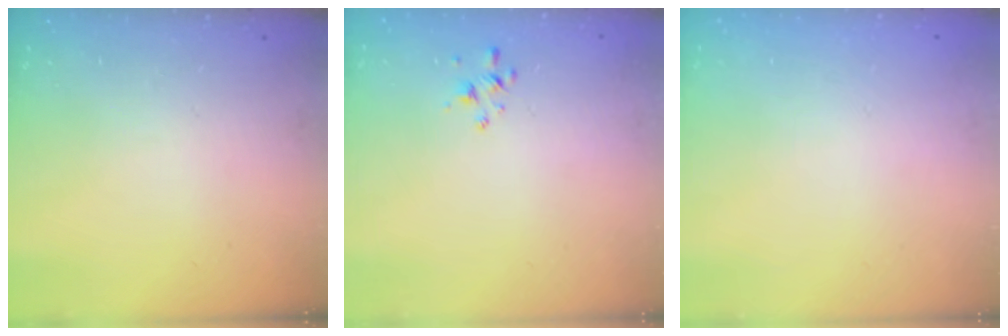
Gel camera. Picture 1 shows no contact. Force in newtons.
{"total": 2.1, "press": 2.0, "slide": 0.6}
{"total": 1.7, "press": 1.7, "slide": 0.2}